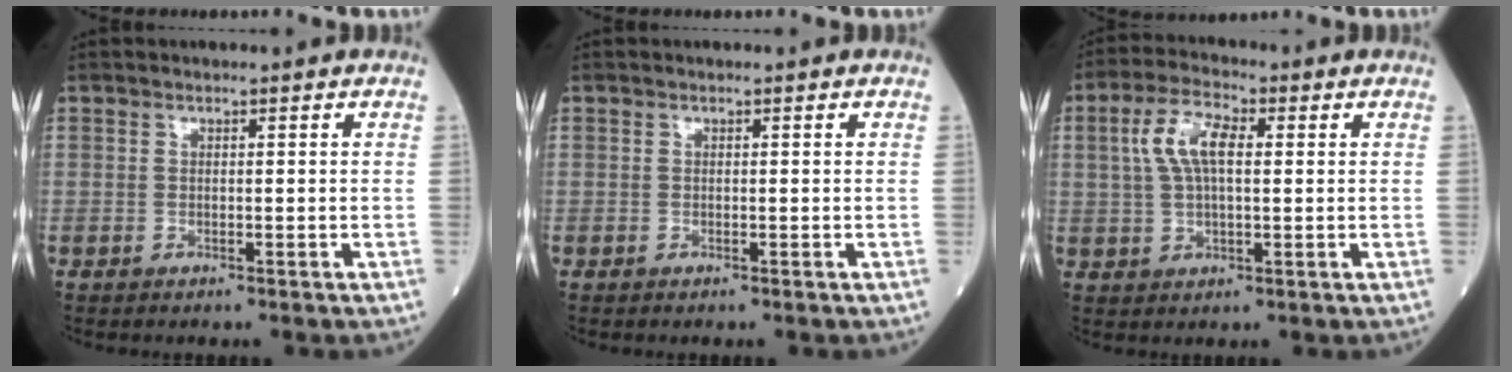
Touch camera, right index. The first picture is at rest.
{"total": 0.0}
{"total": 6.9, "force": [1.6, 2.7, 6.2], "torque": [-0.132, 0.016, 0.031]}